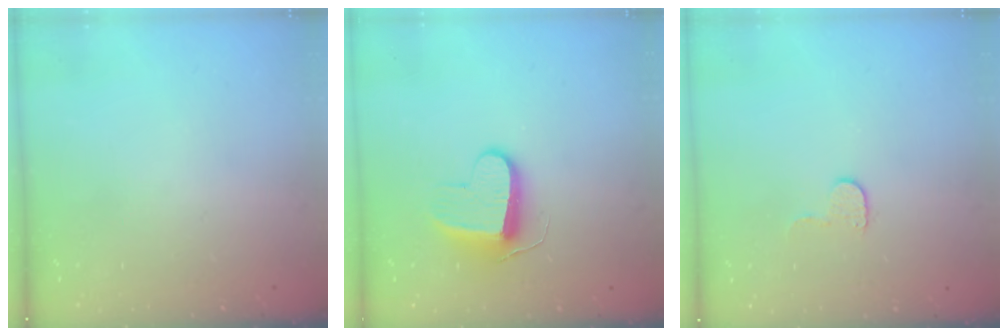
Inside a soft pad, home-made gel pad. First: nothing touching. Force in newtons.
{"total": 9.6, "press": 9.6, "slide": 0.2}
{"total": 5.0, "press": 4.9, "slide": 0.5}